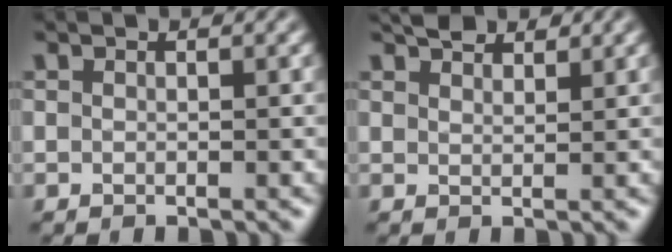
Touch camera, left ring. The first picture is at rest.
{"total": 2.3, "force": [2.1, 0.8, 0.8], "torque": [-0.010, 0.007, 0.038]}